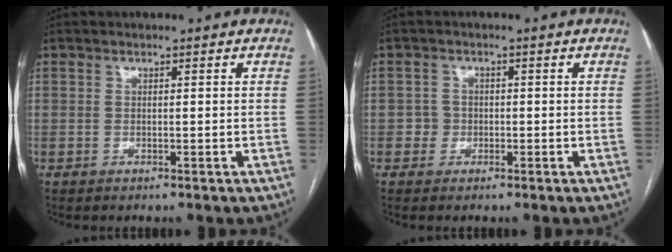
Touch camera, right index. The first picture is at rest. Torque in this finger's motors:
{"motor_torque": [-0.05, -0.03, 0.17, -0.01]}